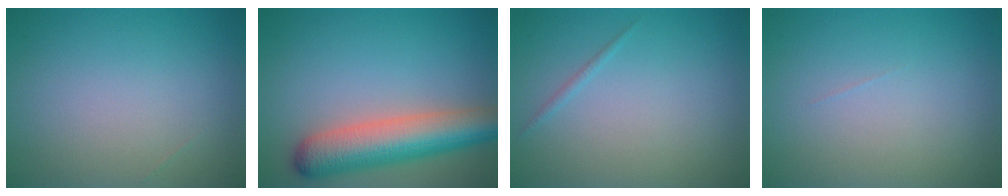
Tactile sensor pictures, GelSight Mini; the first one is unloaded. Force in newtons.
{"total": 7.4, "press": 7.4, "slide": 0.5}
{"total": 0.6, "press": 0.6, "slide": 0.0}
{"total": 0.0}